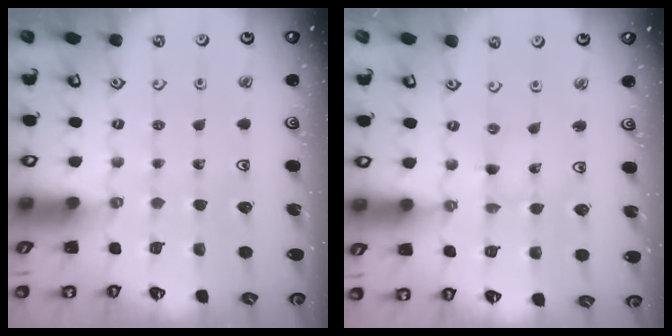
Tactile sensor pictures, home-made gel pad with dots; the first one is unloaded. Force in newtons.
{"total": 2.4, "press": 2.3, "slide": 0.3}